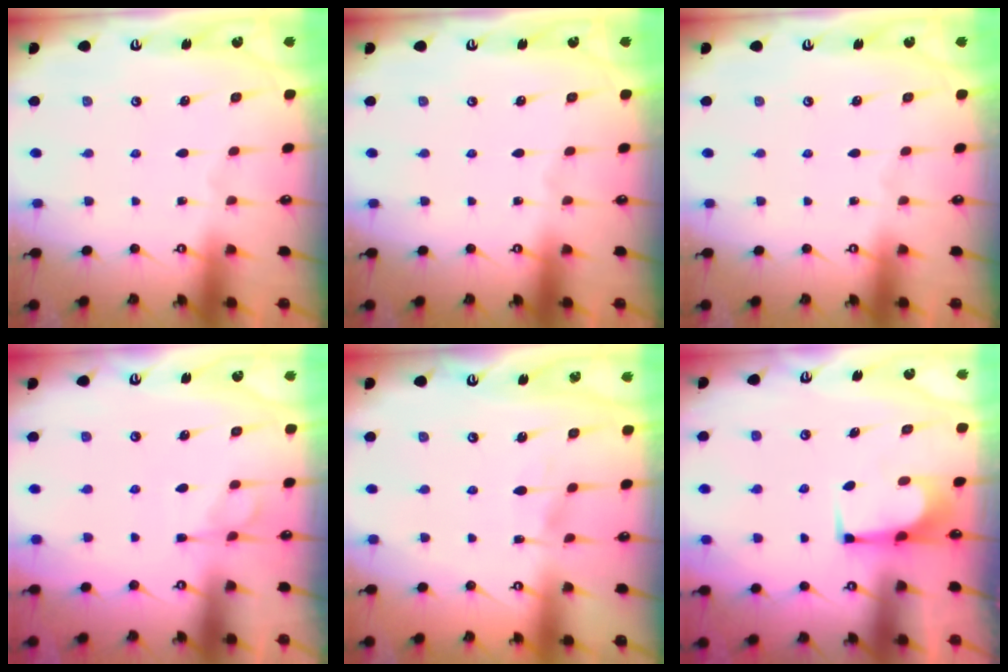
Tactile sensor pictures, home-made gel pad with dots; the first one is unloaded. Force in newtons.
{"total": 0.0}
{"total": 0.0}
{"total": 1.9, "press": 1.2, "slide": 1.4}
{"total": 4.0, "press": 3.9, "slide": 0.4}
{"total": 1.1, "press": 0.9, "slide": 0.7}